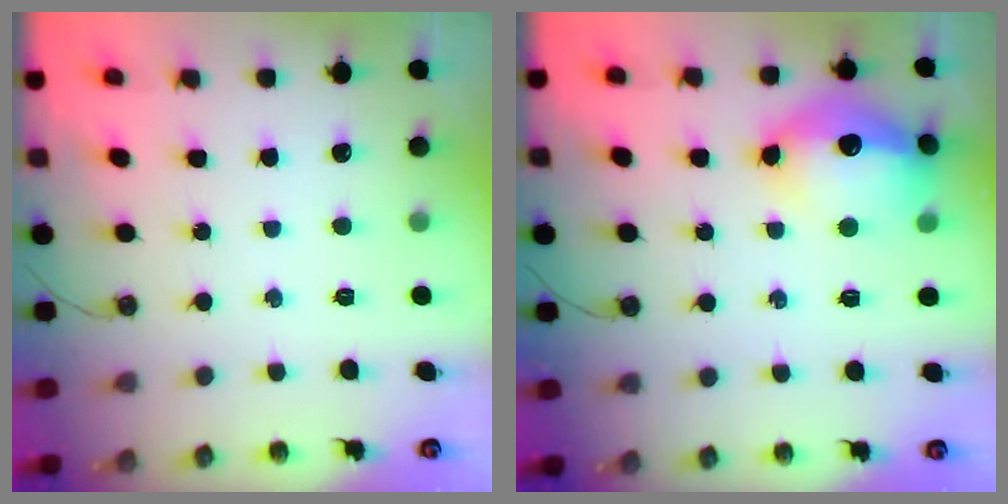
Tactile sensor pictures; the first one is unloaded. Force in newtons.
{"total": 16.2, "press": 16.2, "slide": 1.5}